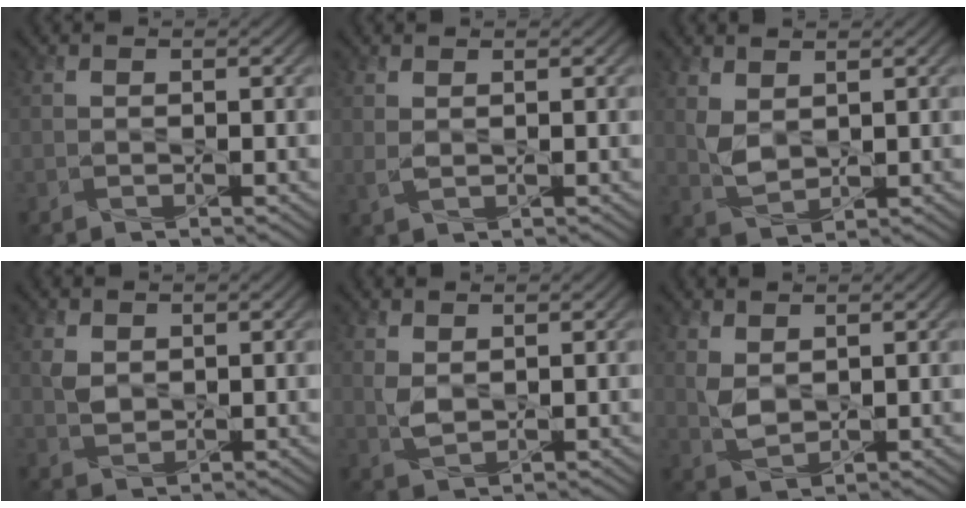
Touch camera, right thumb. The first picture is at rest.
{"total": 1.2, "force": [0.6, 0.5, 0.9], "torque": [-0.029, -0.002, 0.016]}
{"total": 3.2, "force": [1.5, 1.9, 2.1], "torque": [-0.058, -0.004, 0.033]}
{"total": 2.0, "force": [0.7, 1.5, 1.1], "torque": [-0.031, -0.002, 0.018]}
{"total": 2.1, "force": [0.9, 1.2, 1.5], "torque": [-0.042, -0.004, 0.023]}
{"total": 2.8, "force": [1.3, 1.6, 1.9], "torque": [-0.052, -0.004, 0.030]}